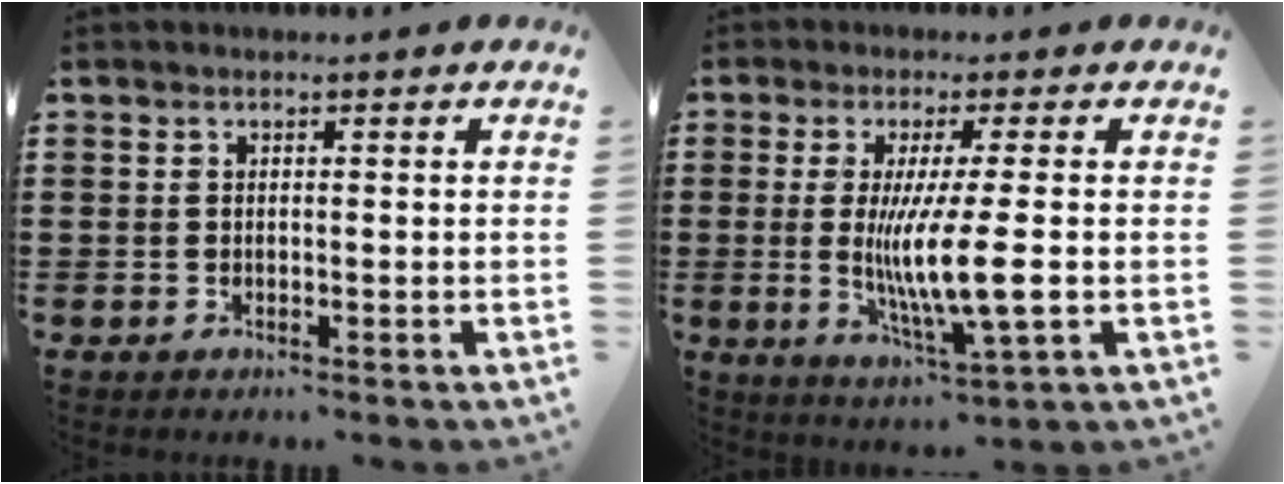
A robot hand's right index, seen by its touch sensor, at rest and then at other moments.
{"total": 9.1, "force": [-0.8, 0.7, 9.1], "torque": [-0.177, -0.016, -0.020]}